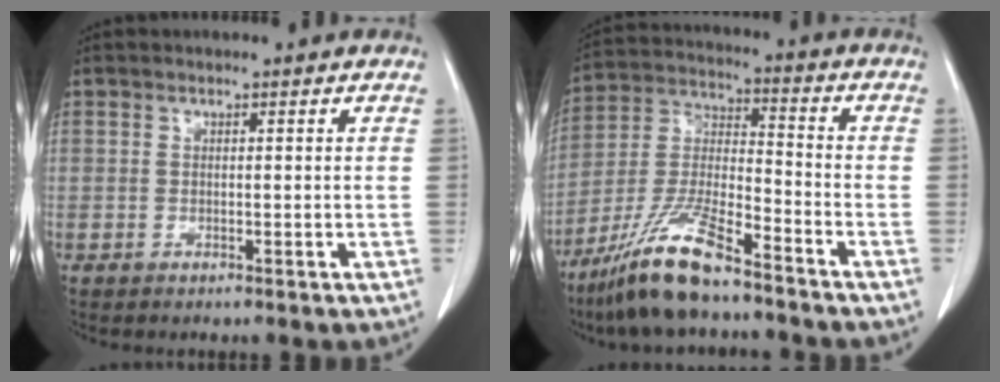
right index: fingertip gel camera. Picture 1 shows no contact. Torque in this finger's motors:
{"motor_torque": [0.72, -0.77, 0.28, 0.19]}